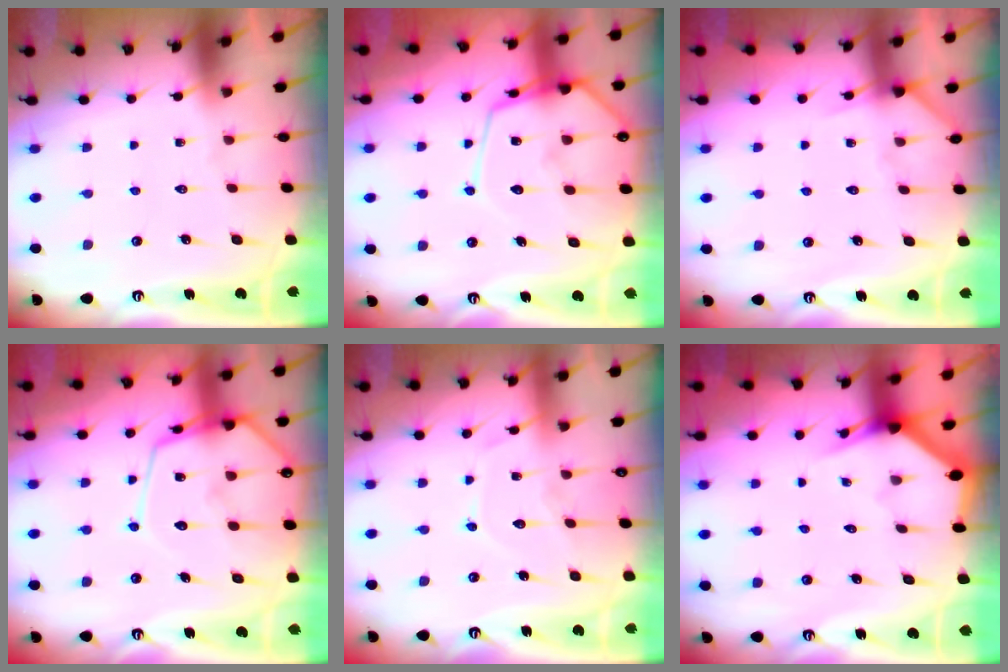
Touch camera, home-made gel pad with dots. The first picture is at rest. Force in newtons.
{"total": 14.0, "press": 13.9, "slide": 1.4}
{"total": 5.9, "press": 5.9, "slide": 0.5}
{"total": 14.0, "press": 13.9, "slide": 1.4}
{"total": 9.1, "press": 9.1, "slide": 0.6}
{"total": 2.9, "press": 2.9, "slide": 0.1}